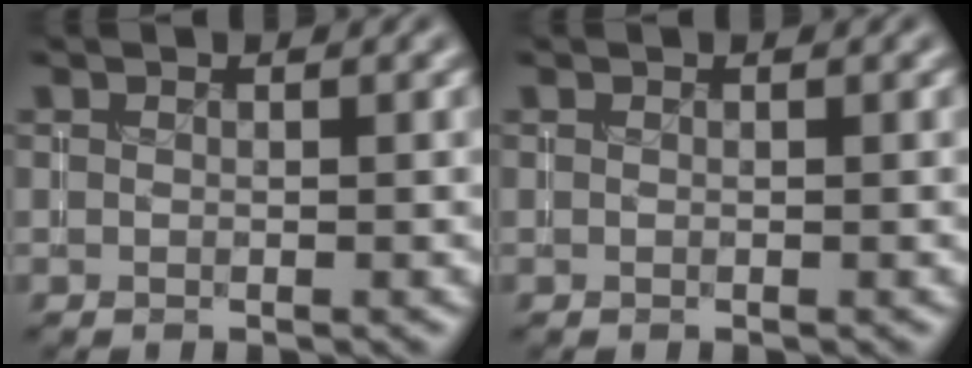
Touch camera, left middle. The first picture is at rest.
{"total": 0.0}